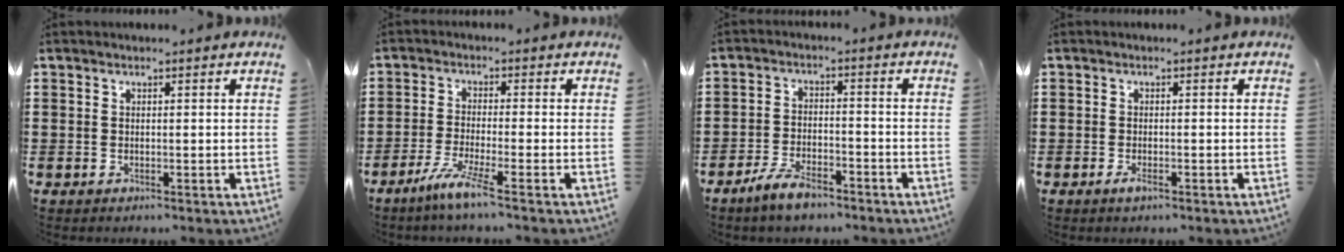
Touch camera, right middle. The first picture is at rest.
{"total": 5.1, "force": [-3.5, -0.2, 3.6], "torque": [-0.081, -0.015, -0.066]}
{"total": 5.1, "force": [-4.1, 1.4, 2.6], "torque": [-0.064, 0.000, -0.081]}
{"total": 1.4, "force": [-0.8, 0.4, 1.1], "torque": [-0.030, -0.006, -0.016]}